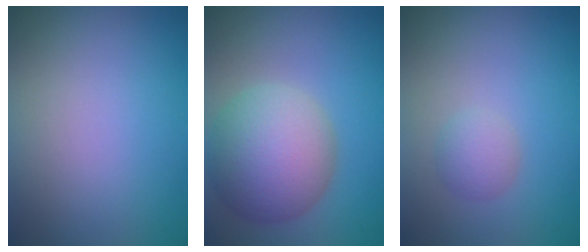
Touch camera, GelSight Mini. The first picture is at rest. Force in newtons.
{"total": 8.0, "press": 8.0, "slide": 0.5}
{"total": 1.7, "press": 1.7, "slide": 0.1}